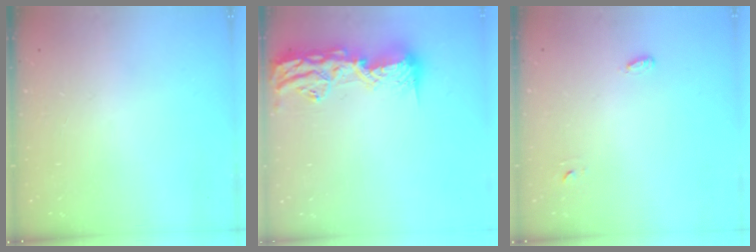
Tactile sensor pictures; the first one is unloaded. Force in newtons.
{"total": 16.3, "press": 15.9, "slide": 3.5}
{"total": 2.8, "press": 2.7, "slide": 0.6}